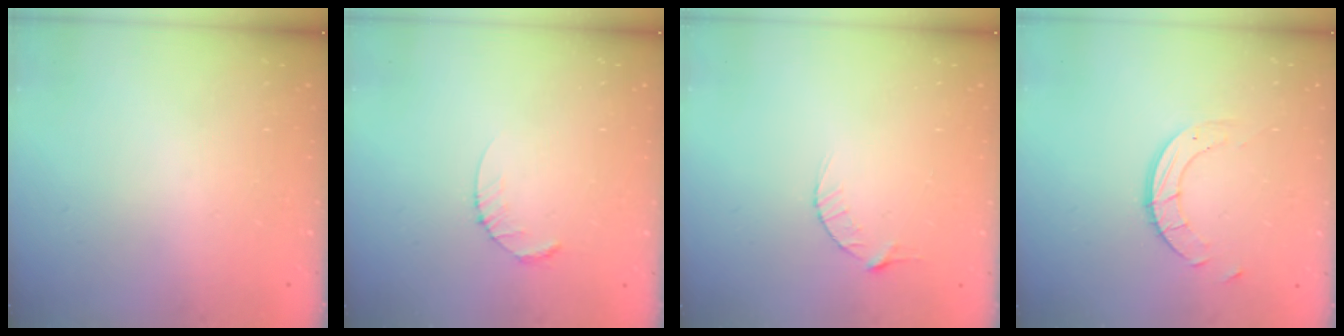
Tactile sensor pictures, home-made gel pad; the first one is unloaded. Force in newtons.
{"total": 2.6, "press": 2.6, "slide": 0.4}
{"total": 3.4, "press": 3.4, "slide": 0.4}
{"total": 5.1, "press": 5.1, "slide": 0.3}